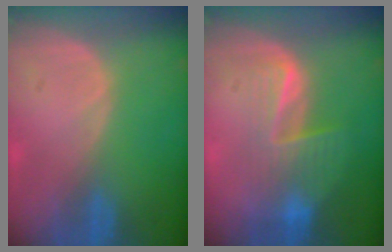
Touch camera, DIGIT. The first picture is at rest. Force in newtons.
{"total": 6.7, "press": 6.3, "slide": 2.2}